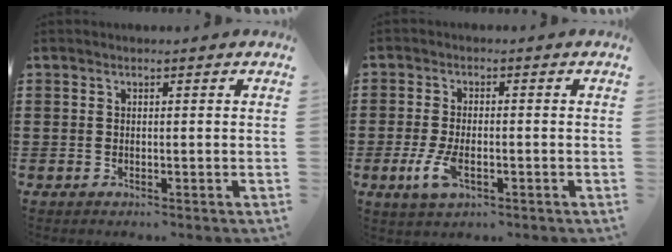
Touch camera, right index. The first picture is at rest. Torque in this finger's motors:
{"motor_torque": [1.13, 1.01, 0.17, 0.08]}